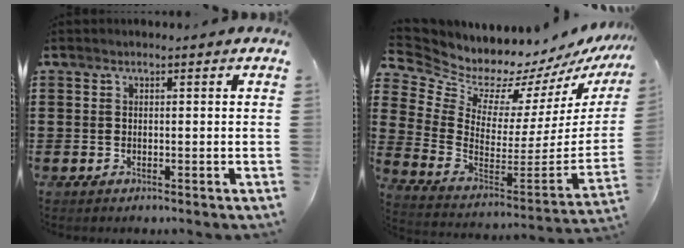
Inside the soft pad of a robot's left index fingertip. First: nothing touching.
{"total": 6.6, "force": [6.1, 2.5, -0.2], "torque": [-0.036, -0.069, 0.104]}